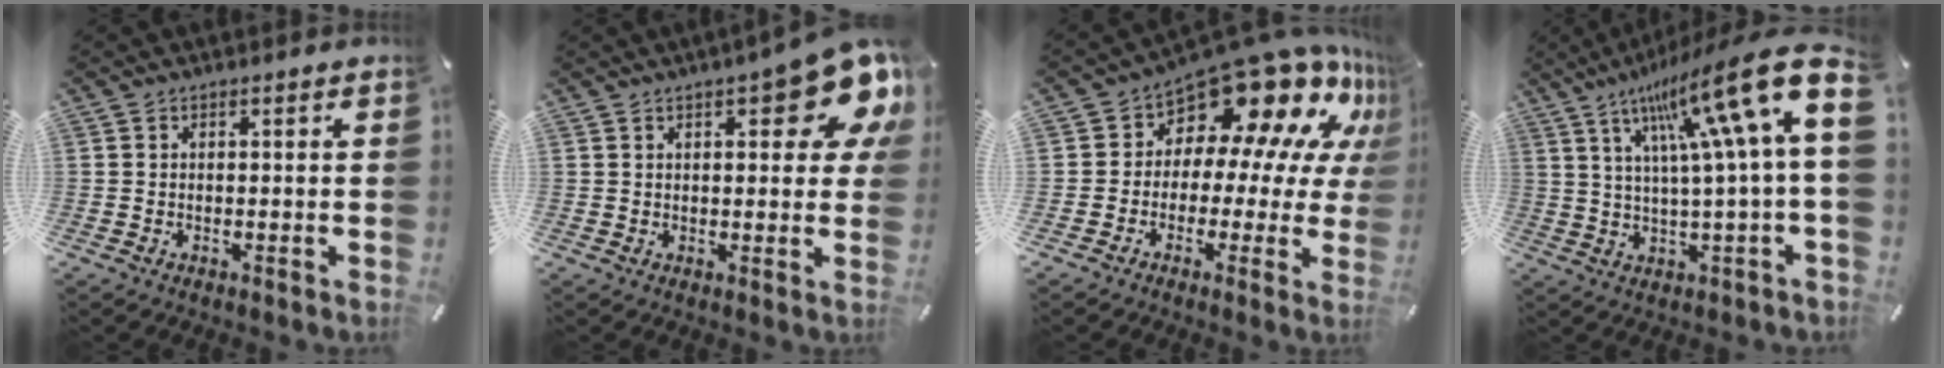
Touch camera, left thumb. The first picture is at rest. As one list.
[{"total": 13.8, "force": [6.7, 4.5, 11.2], "torque": [-0.144, -0.038, 0.107]}, {"total": 16.9, "force": [12.0, 8.1, 8.6], "torque": [-0.138, -0.110, 0.205]}, {"total": 22.3, "force": [10.5, 3.0, 19.5], "torque": [-0.322, -0.072, 0.163]}]